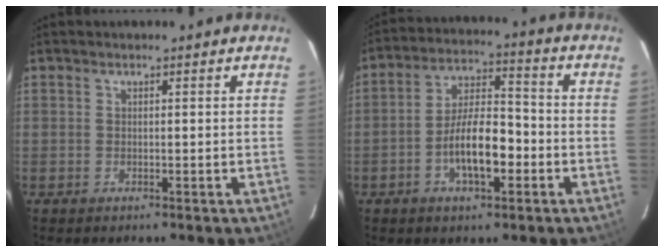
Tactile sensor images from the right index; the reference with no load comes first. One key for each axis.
{"total": 10.2, "fx": -3.5, "fy": 3.9, "fz": 8.7, "tx": -0.164, "ty": 0.009, "tz": -0.057}